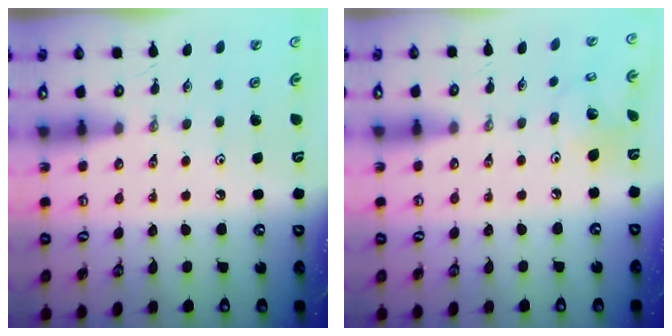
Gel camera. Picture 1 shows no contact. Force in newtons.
{"total": 7.1, "press": 7.1, "slide": 0.2}